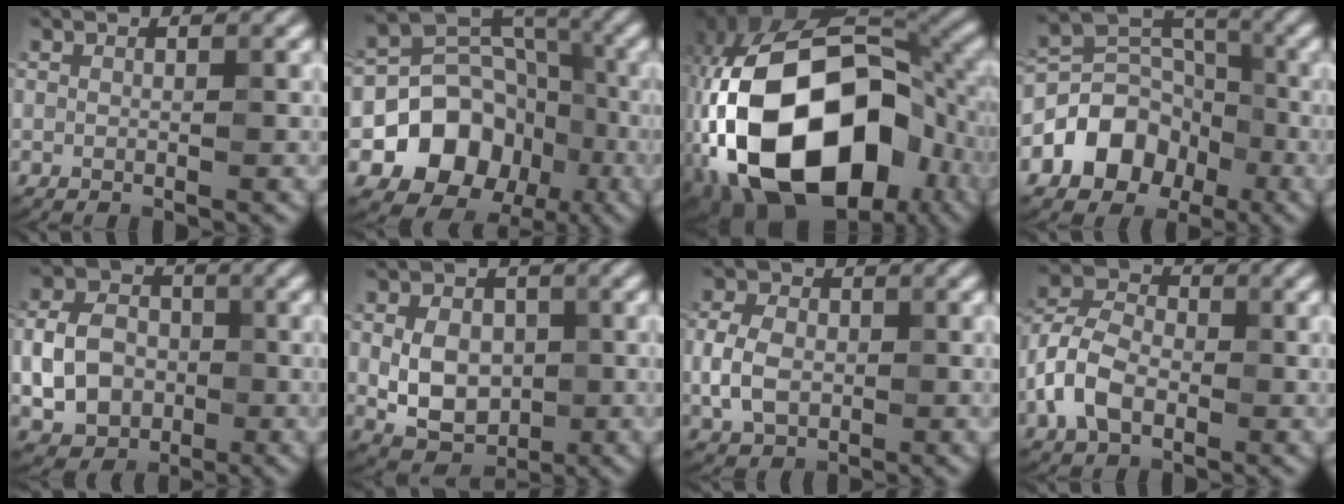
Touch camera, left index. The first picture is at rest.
{"total": 9.5, "force": [-3.2, 7.6, 4.7], "torque": [-0.065, 0.005, -0.060]}
{"total": 21.3, "force": [-5.3, 12.6, 16.2], "torque": [-0.330, -0.009, -0.064]}
{"total": 6.6, "force": [-2.8, 4.9, 3.3], "torque": [-0.044, 0.006, -0.056]}
{"total": 6.0, "force": [-1.2, 4.7, 3.6], "torque": [-0.073, 0.004, -0.025]}
{"total": 5.5, "force": [-0.3, 3.9, 3.9], "torque": [-0.069, 0.001, -0.006]}
{"total": 4.3, "force": [-0.3, 3.1, 3.0], "torque": [-0.071, 0.006, -0.006]}
{"total": 5.5, "force": [-2.0, 3.5, 3.7], "torque": [-0.084, 0.013, -0.047]}